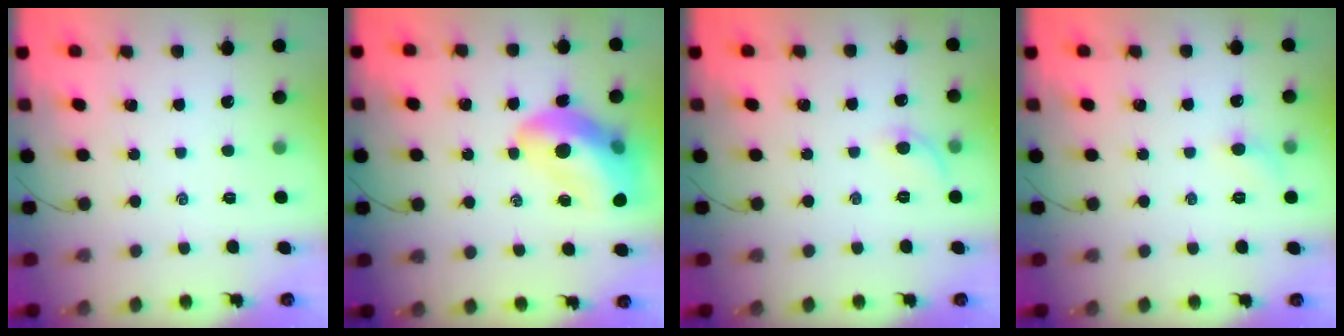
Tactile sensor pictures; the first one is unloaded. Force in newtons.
{"total": 17.0, "press": 16.4, "slide": 4.5}
{"total": 5.5, "press": 5.2, "slide": 1.8}
{"total": 5.3, "press": 5.0, "slide": 1.6}